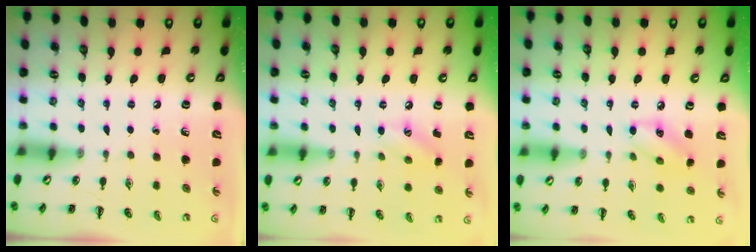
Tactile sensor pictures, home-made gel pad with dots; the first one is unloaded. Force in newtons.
{"total": 8.1, "press": 7.9, "slide": 1.8}
{"total": 7.3, "press": 7.3, "slide": 0.6}